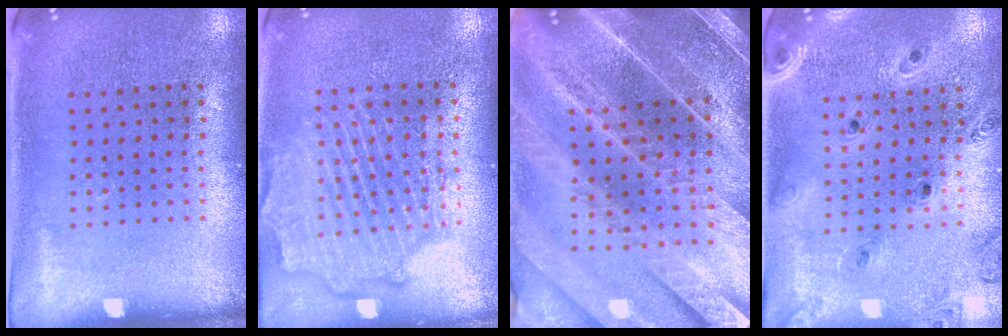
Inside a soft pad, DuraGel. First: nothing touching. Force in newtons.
{"total": 2.4, "press": 2.2, "slide": 0.8}
{"total": 4.9, "press": 4.2, "slide": 2.4}
{"total": 1.3, "press": 1.3, "slide": 0.2}